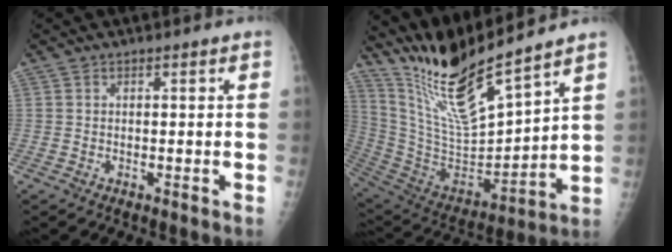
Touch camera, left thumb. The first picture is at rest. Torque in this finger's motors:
{"motor_torque": [0.72, -0.18, 1.38, -1.38, 0.14]}